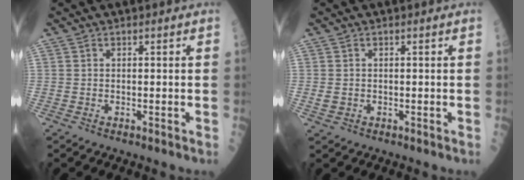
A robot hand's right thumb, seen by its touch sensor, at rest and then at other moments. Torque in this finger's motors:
{"motor_torque": [-0.35, 0.10, -0.12, -0.07, -0.01]}